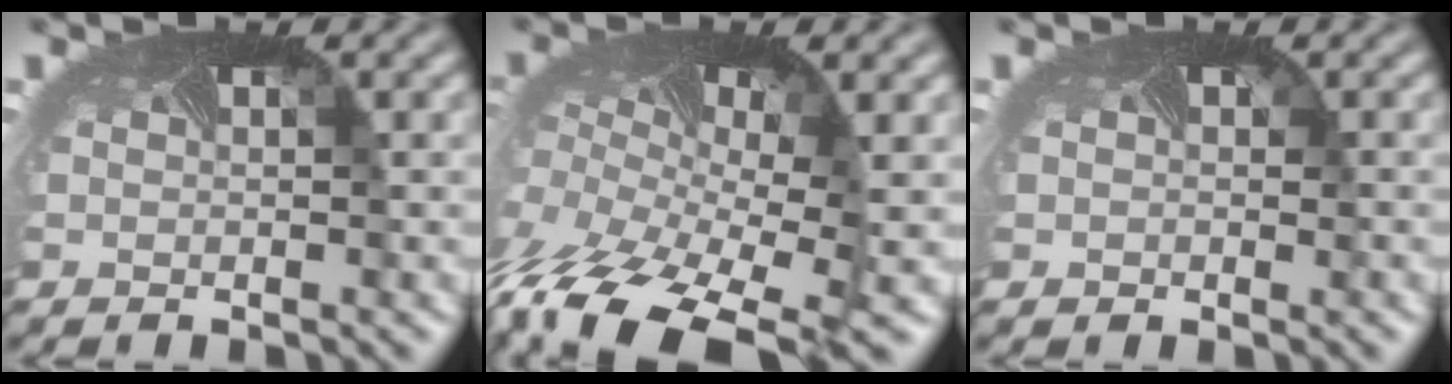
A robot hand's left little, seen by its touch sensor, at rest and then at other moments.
{"total": 12.0, "force": [-7.1, 5.7, 7.9], "torque": [-0.211, -0.059, -0.108]}
{"total": 1.1, "force": [0.1, 1.1, -0.1], "torque": [-0.004, -0.005, -0.002]}